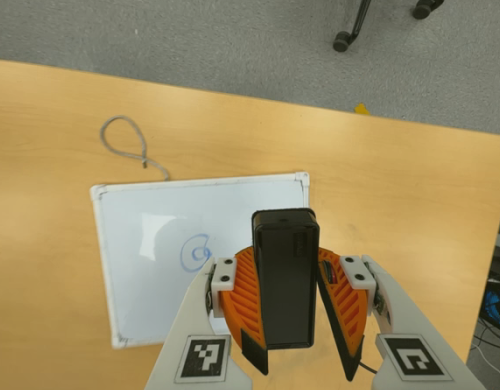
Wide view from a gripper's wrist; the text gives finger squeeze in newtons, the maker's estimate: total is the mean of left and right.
{"total": 7.8, "left": 8.5, "right": 7.2}